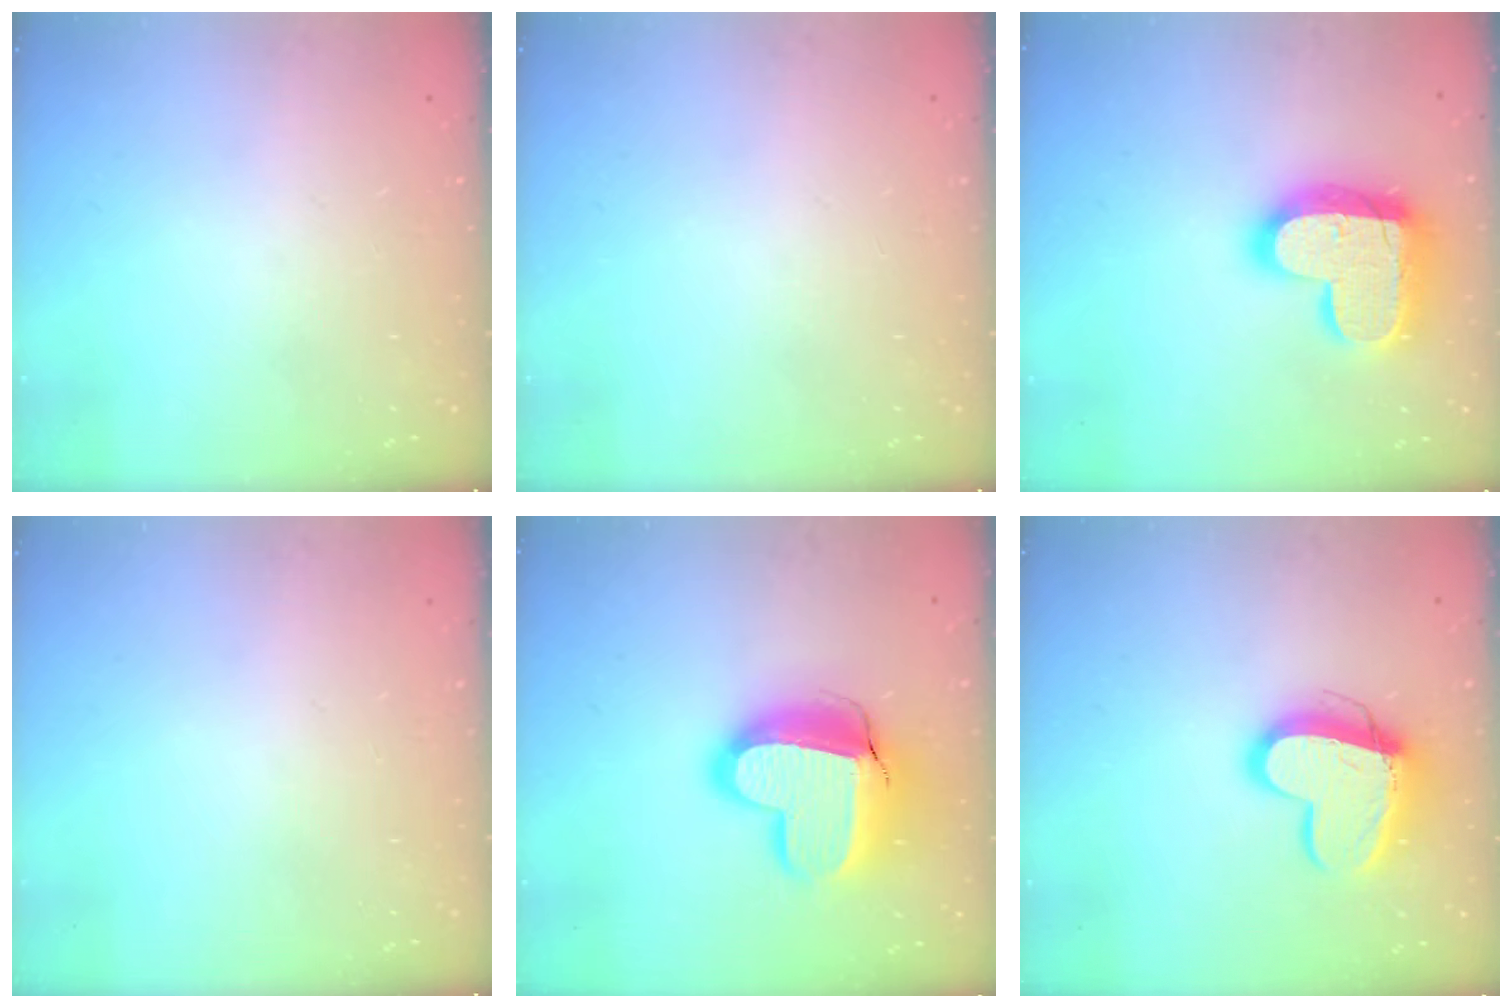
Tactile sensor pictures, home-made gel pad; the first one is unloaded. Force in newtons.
{"total": 0.0}
{"total": 23.7, "press": 23.7, "slide": 1.6}
{"total": 0.6, "press": 0.6, "slide": 0.2}
{"total": 19.2, "press": 19.2, "slide": 1.5}
{"total": 13.7, "press": 13.6, "slide": 1.3}